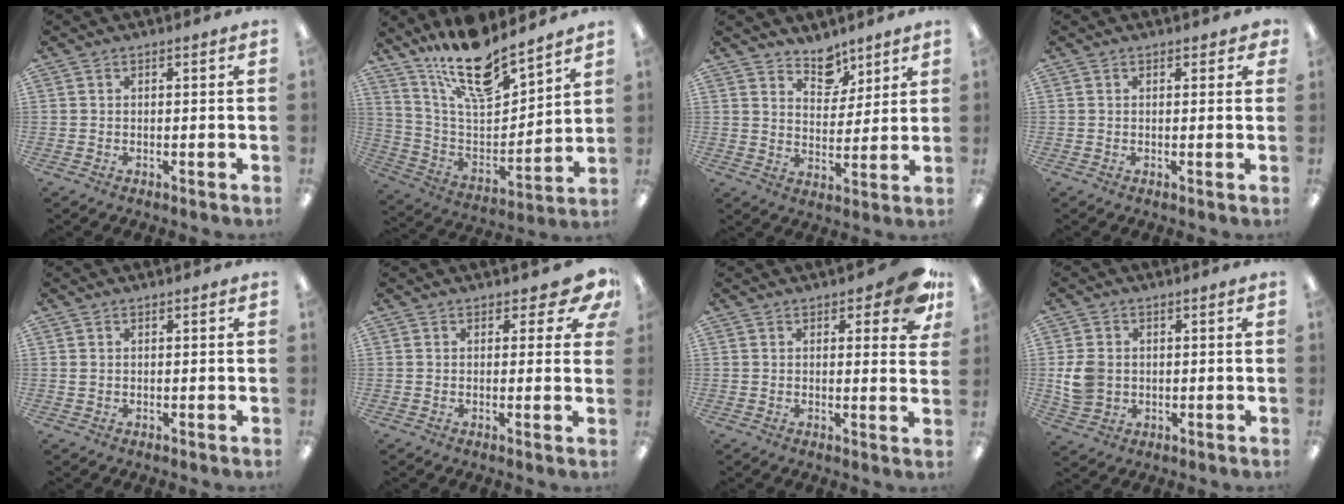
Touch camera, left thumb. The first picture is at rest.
{"total": 18.5, "force": [15.1, 5.2, 9.3], "torque": [-0.170, -0.103, 0.262]}
{"total": 7.8, "force": [6.5, 4.1, 1.6], "torque": [-0.010, -0.048, 0.117]}
{"total": 1.2, "force": [0.7, 0.9, 0.5], "torque": [-0.002, 0.000, 0.011]}
{"total": 0.9, "force": [0.4, 0.7, 0.5], "torque": [-0.011, 0.003, 0.007]}
{"total": 5.3, "force": [2.8, 3.0, 3.4], "torque": [-0.037, -0.009, 0.048]}
{"total": 7.8, "force": [4.3, 3.1, 5.7], "torque": [-0.058, -0.020, 0.069]}
{"total": 6.8, "force": [0.5, 5.8, 3.5], "torque": [-0.081, 0.007, 0.013]}